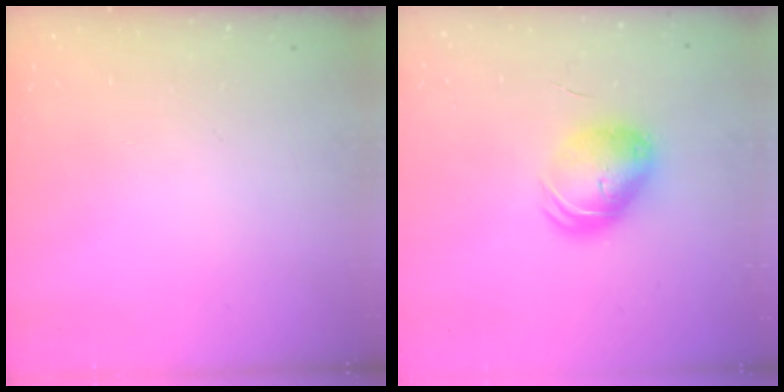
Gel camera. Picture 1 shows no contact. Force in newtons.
{"total": 8.3, "press": 8.2, "slide": 0.7}